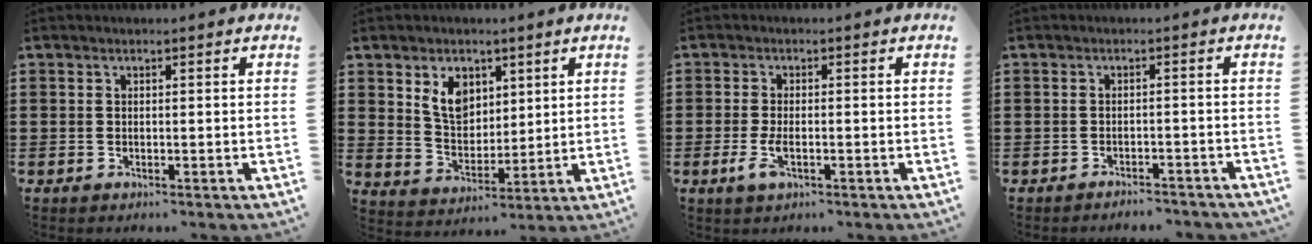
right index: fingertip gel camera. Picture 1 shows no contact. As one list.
[{"total": 6.5, "force": [3.1, 4.6, 3.4], "torque": [-0.076, 0.010, 0.057]}, {"total": 3.4, "force": [-1.0, 1.3, 3.0], "torque": [-0.074, -0.008, -0.023]}, {"total": 2.0, "force": [-1.9, 0.2, -0.1], "torque": [-0.006, 0.002, -0.043]}]